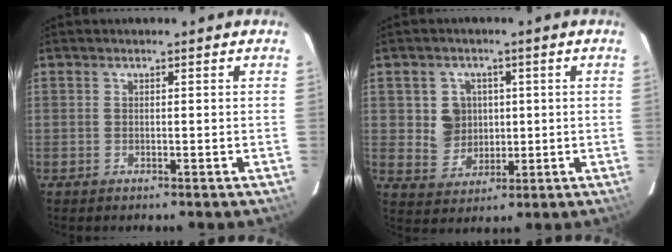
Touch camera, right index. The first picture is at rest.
{"total": 6.4, "force": [0.9, 6.1, 1.8], "torque": [-0.041, 0.013, 0.030]}